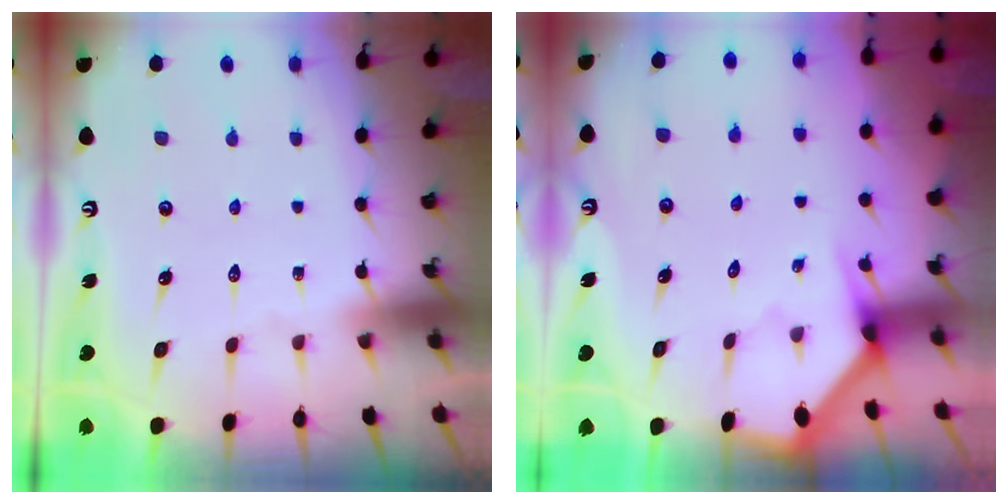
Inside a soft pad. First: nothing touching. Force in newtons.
{"total": 2.9, "press": 2.9, "slide": 0.2}